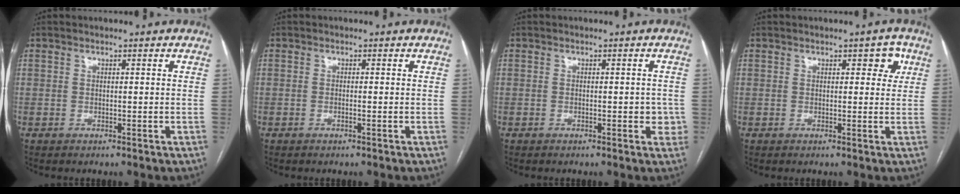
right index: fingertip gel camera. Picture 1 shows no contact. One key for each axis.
{"total": 0.6, "fx": -0.3, "fy": -0.1, "fz": 0.5, "tx": -0.012, "ty": 0.002, "tz": -0.006}
{"total": 2.4, "fx": -0.7, "fy": 1.0, "fz": 2.1, "tx": -0.021, "ty": 0.005, "tz": -0.008}
{"total": 3.2, "fx": 1.4, "fy": 1.6, "fz": 2.4, "tx": -0.021, "ty": 0.008, "tz": 0.013}